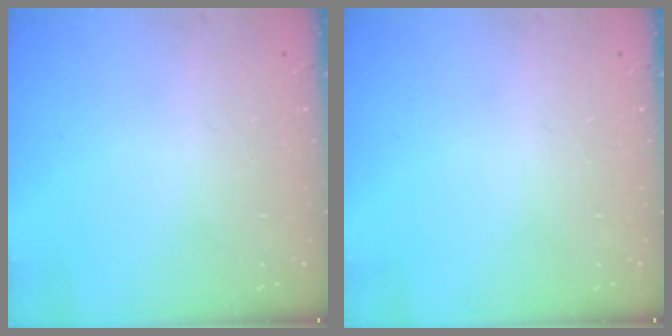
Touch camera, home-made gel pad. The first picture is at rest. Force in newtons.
{"total": 0.0}